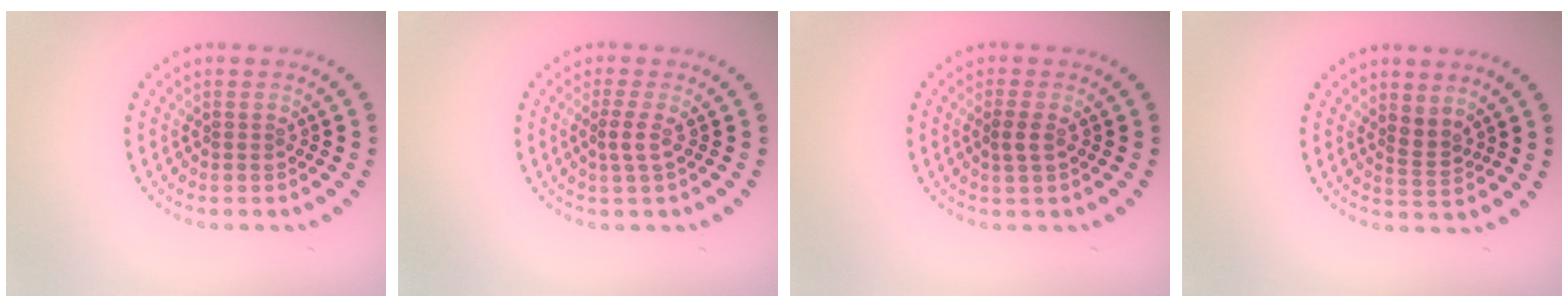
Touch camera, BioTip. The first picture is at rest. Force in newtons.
{"total": 1.6, "press": 1.1, "slide": 1.1}
{"total": 1.5, "press": 1.4, "slide": 0.5}
{"total": 1.8, "press": 1.2, "slide": 1.2}